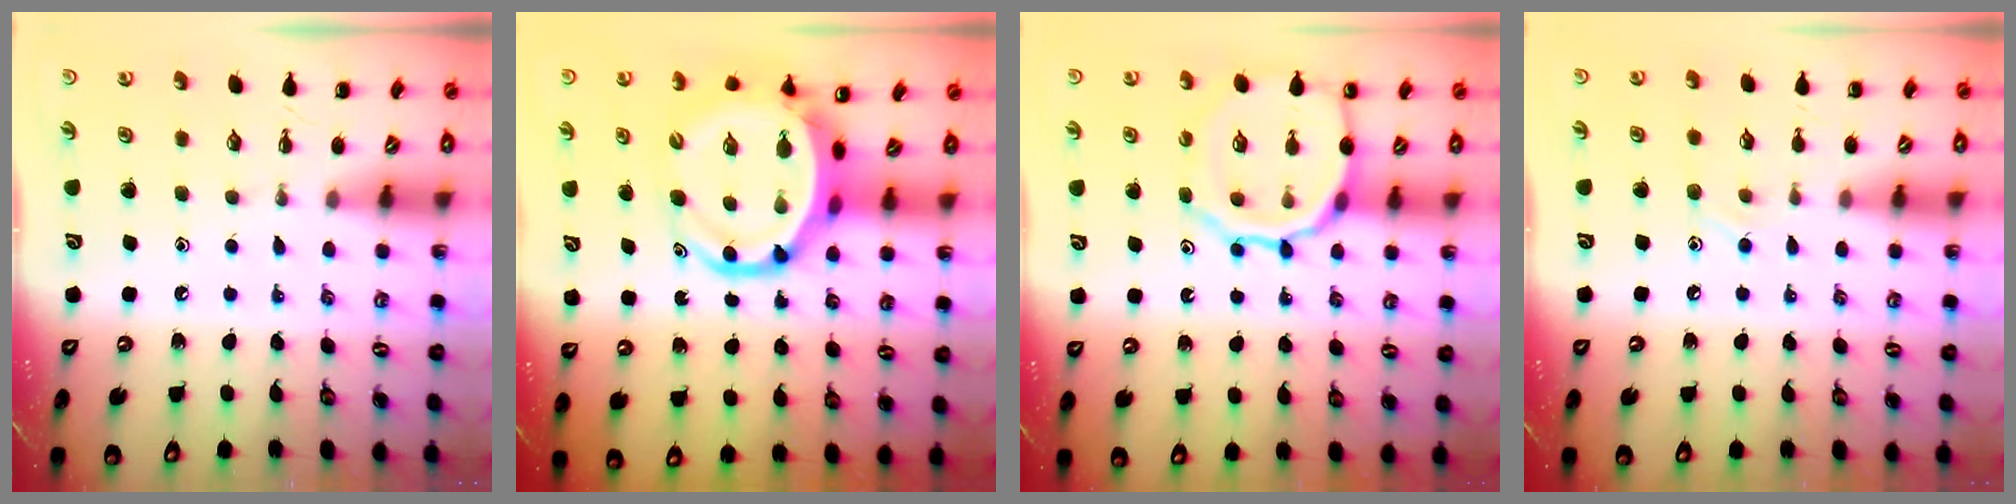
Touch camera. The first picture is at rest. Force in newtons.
{"total": 11.0, "press": 10.6, "slide": 3.2}
{"total": 14.3, "press": 14.3, "slide": 1.3}
{"total": 7.0, "press": 6.7, "slide": 2.0}